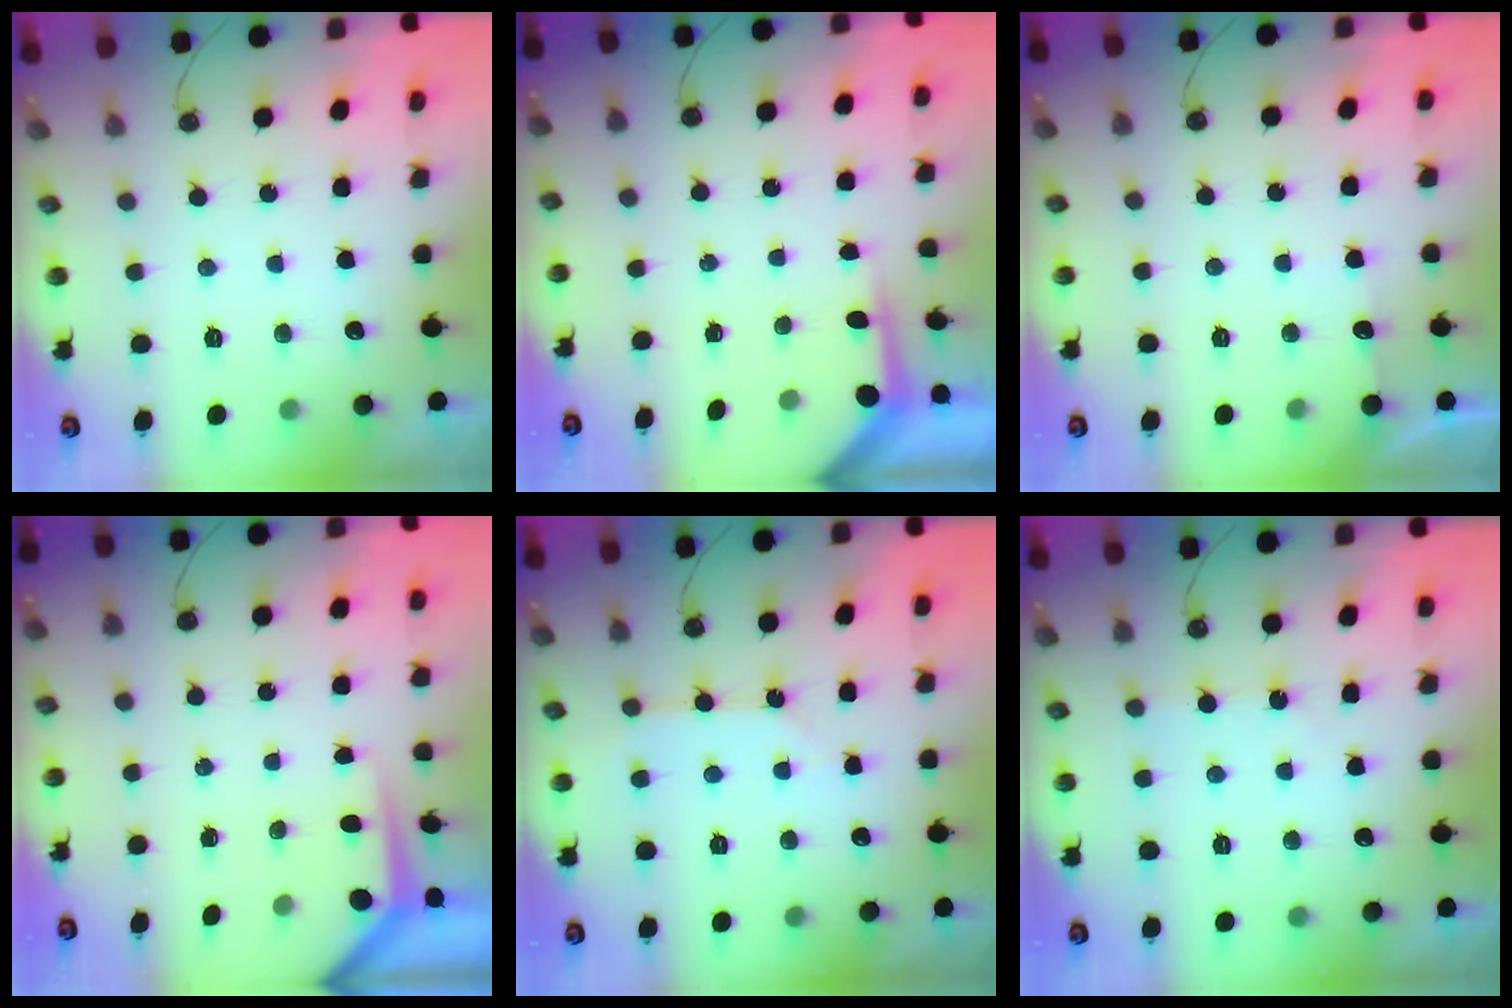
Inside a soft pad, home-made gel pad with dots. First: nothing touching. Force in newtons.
{"total": 3.8, "press": 3.8, "slide": 0.3}
{"total": 3.5, "press": 3.4, "slide": 0.6}
{"total": 3.7, "press": 3.7, "slide": 0.3}
{"total": 2.5, "press": 2.5, "slide": 0.2}
{"total": 2.5, "press": 2.5, "slide": 0.5}